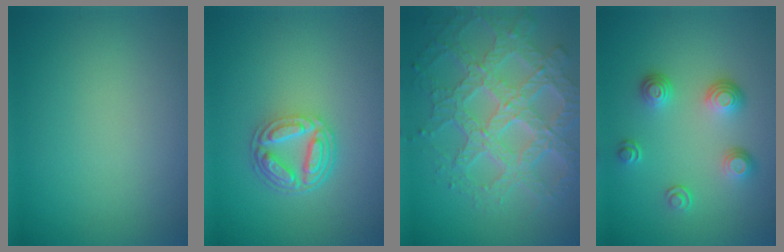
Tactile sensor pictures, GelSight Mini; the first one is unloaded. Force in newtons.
{"total": 4.4, "press": 3.3, "slide": 2.9}
{"total": 7.9, "press": 5.7, "slide": 5.6}
{"total": 3.4, "press": 2.6, "slide": 2.2}